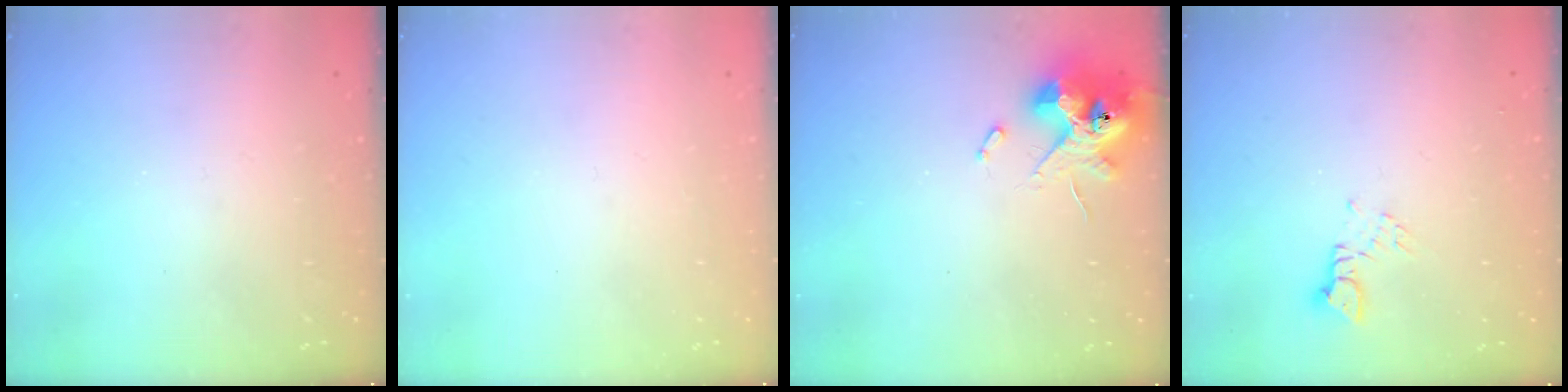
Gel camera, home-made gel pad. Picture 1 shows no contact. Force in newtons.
{"total": 0.0}
{"total": 12.1, "press": 12.0, "slide": 1.5}
{"total": 2.3, "press": 2.3, "slide": 0.2}